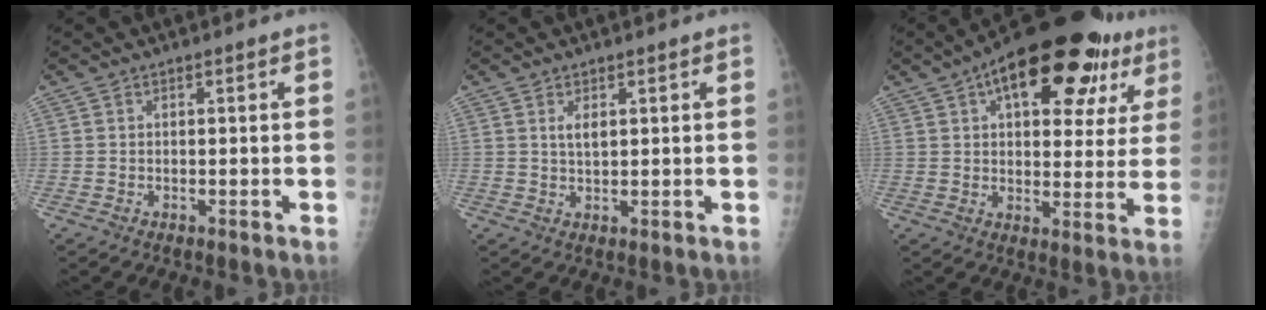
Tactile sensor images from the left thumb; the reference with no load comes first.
{"total": 1.9, "force": [0.8, 0.9, 1.5], "torque": [-0.024, -0.007, 0.019]}
{"total": 23.7, "force": [11.8, 11.0, 17.4], "torque": [-0.215, 0.008, 0.164]}